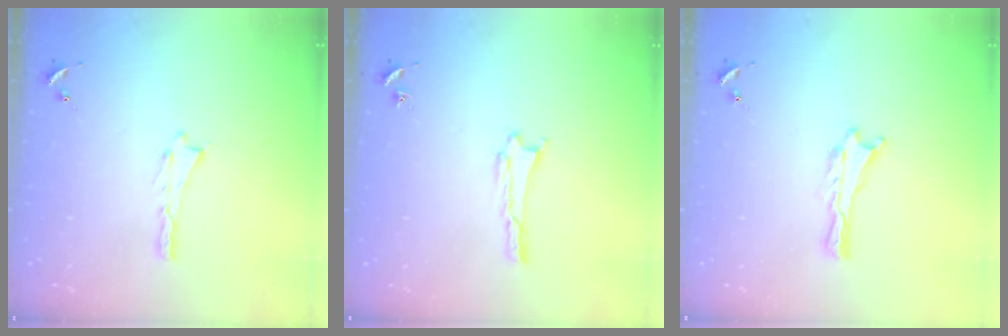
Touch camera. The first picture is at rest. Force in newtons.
{"total": 0.9, "press": 0.8, "slide": 0.1}
{"total": 0.0}